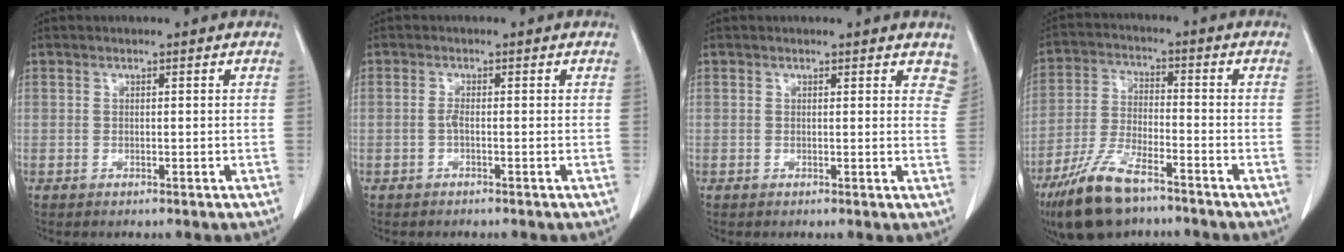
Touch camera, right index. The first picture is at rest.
{"total": 1.0, "force": [-0.3, 0.1, 0.9], "torque": [-0.018, 0.002, -0.009]}
{"total": 4.3, "force": [3.7, 1.7, 1.2], "torque": [0.009, -0.008, 0.021]}
{"total": 11.7, "force": [-8.2, 3.4, 7.6], "torque": [-0.159, -0.021, -0.152]}